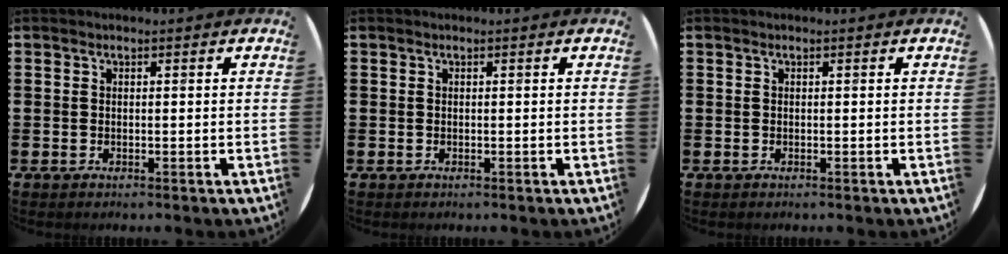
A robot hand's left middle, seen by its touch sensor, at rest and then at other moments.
{"total": 0.0}
{"total": 0.0}